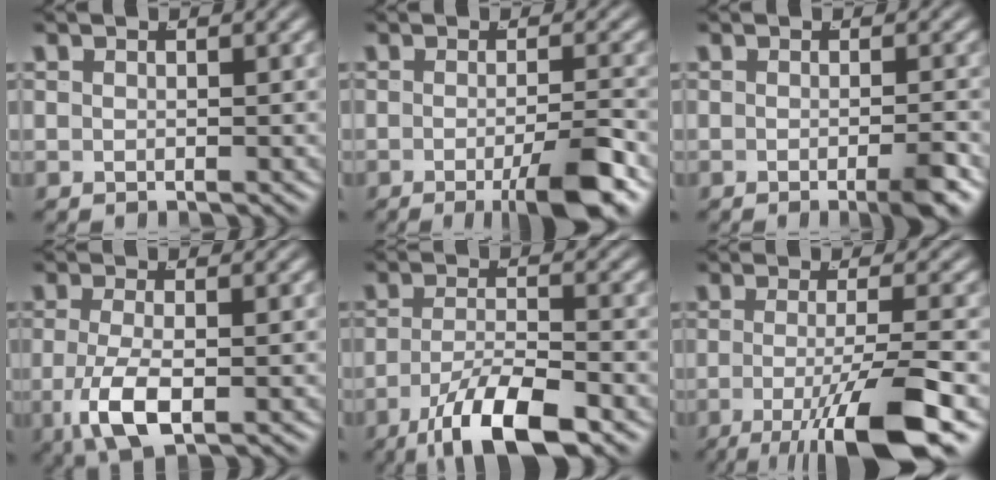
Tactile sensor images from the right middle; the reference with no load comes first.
{"total": 5.1, "force": [-2.9, 0.5, 4.2], "torque": [-0.052, -0.006, -0.048]}
{"total": 2.4, "force": [-1.4, 0.0, 1.9], "torque": [-0.022, 0.002, -0.027]}
{"total": 4.8, "force": [-1.5, 1.9, 4.2], "torque": [-0.091, -0.025, -0.011]}
{"total": 7.5, "force": [-4.6, 1.9, 5.6], "torque": [-0.089, -0.024, -0.061]}
{"total": 7.9, "force": [-3.6, 1.5, 6.8], "torque": [-0.104, -0.027, -0.044]}